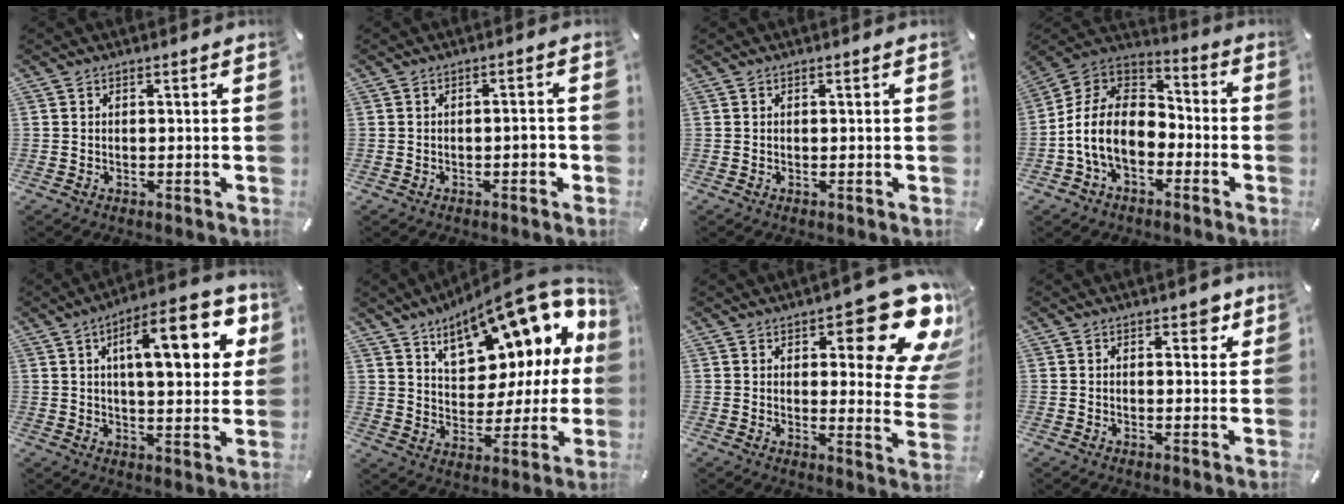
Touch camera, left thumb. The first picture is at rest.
{"total": 3.0, "force": [-1.0, 1.1, 2.6], "torque": [-0.044, 0.008, -0.018]}
{"total": 0.0}
{"total": 13.5, "force": [-4.6, 9.5, 8.4], "torque": [-0.194, 0.023, -0.091]}
{"total": 17.7, "force": [6.2, 6.3, 15.3], "torque": [-0.220, -0.012, 0.090]}
{"total": 19.1, "force": [11.7, 9.7, 11.6], "torque": [-0.172, -0.083, 0.195]}
{"total": 19.3, "force": [10.2, 7.4, 14.6], "torque": [-0.173, -0.081, 0.163]}
{"total": 3.3, "force": [1.6, 1.9, 2.2], "torque": [-0.016, -0.005, 0.019]}